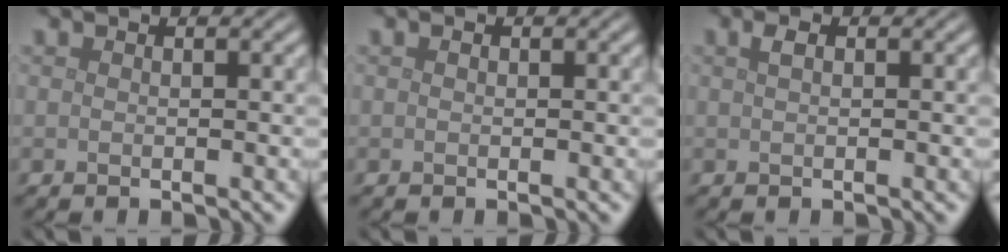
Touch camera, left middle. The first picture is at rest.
{"total": 0.0}
{"total": 1.0, "force": [0.4, 0.4, 0.8], "torque": [-0.017, 0.004, 0.008]}